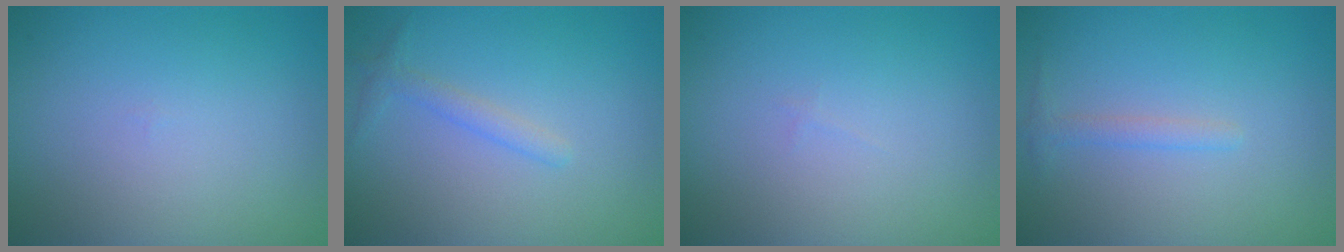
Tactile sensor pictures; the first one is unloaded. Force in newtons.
{"total": 1.4, "press": 1.4, "slide": 0.1}
{"total": 0.0}
{"total": 1.1, "press": 1.1, "slide": 0.0}